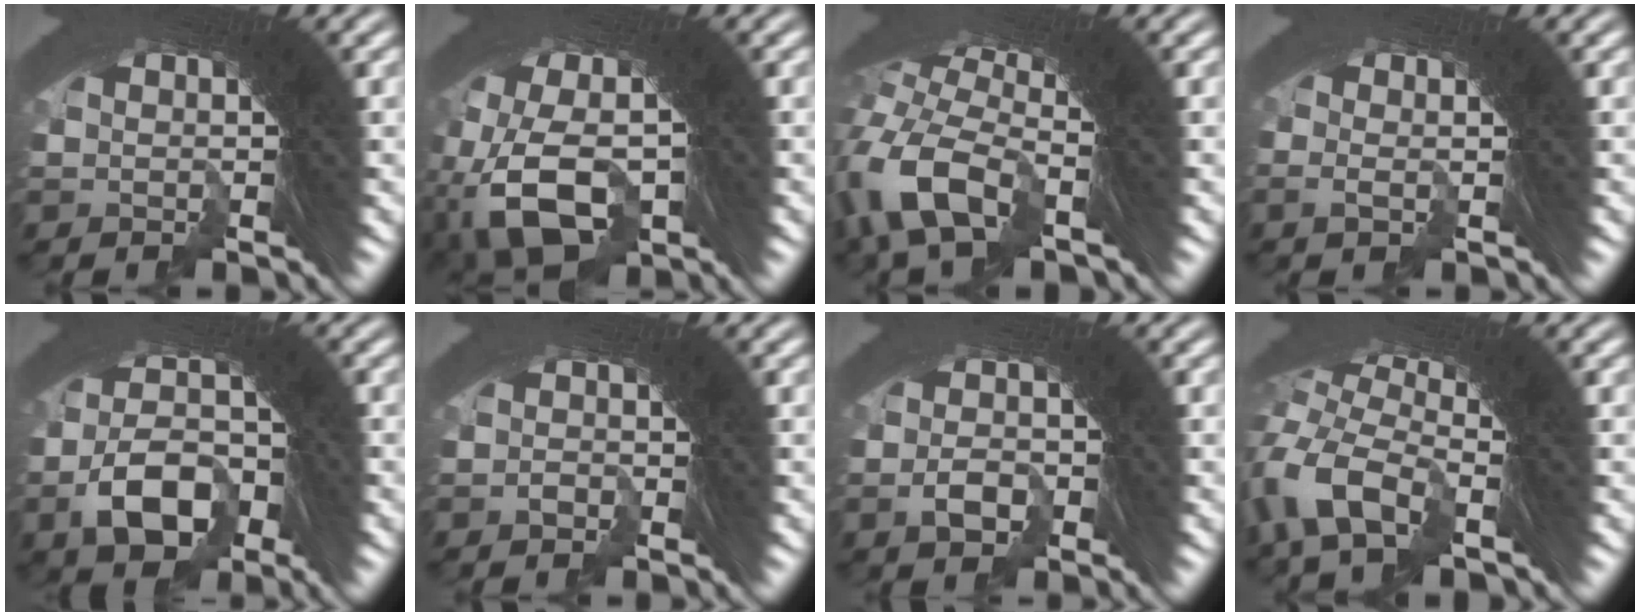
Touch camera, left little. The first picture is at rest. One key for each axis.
{"total": 9.9, "fx": -3.0, "fy": 7.5, "fz": 5.8, "tx": -0.131, "ty": -0.033, "tz": -0.042}
{"total": 4.0, "fx": -2.9, "fy": 2.3, "fz": 1.7, "tx": -0.062, "ty": -0.037, "tz": -0.040}
{"total": 1.7, "fx": 0.0, "fy": 1.0, "fz": 1.4, "tx": -0.019, "ty": 0.008, "tz": -0.008}
{"total": 9.1, "fx": -3.6, "fy": 6.9, "fz": 4.6, "tx": -0.078, "ty": -0.020, "tz": -0.065}
{"total": 2.1, "fx": -1.8, "fy": 0.2, "fz": -1.2, "tx": 0.020, "ty": -0.012, "tz": -0.025}
{"total": 3.3, "fx": -2.3, "fy": 2.3, "fz": 0.6, "tx": 0.001, "ty": -0.006, "tz": -0.042}
{"total": 3.4, "fx": -2.6, "fy": 1.8, "fz": 1.3, "tx": -0.046, "ty": -0.030, "tz": -0.041}